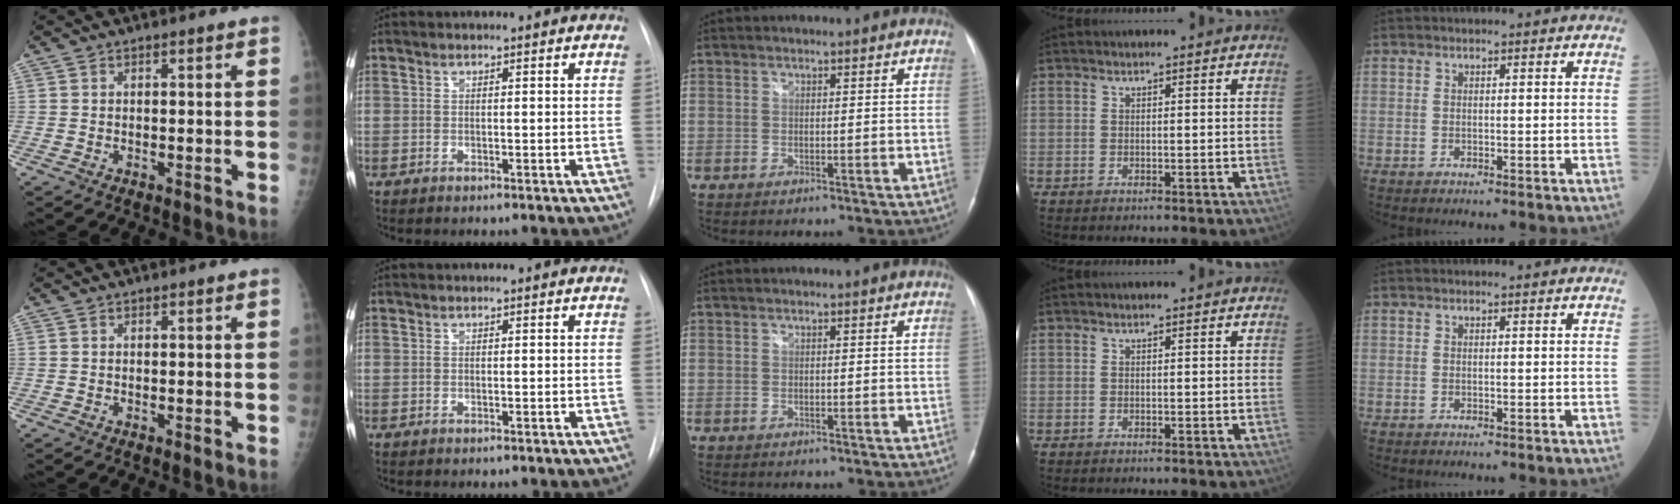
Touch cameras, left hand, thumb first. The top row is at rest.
{}